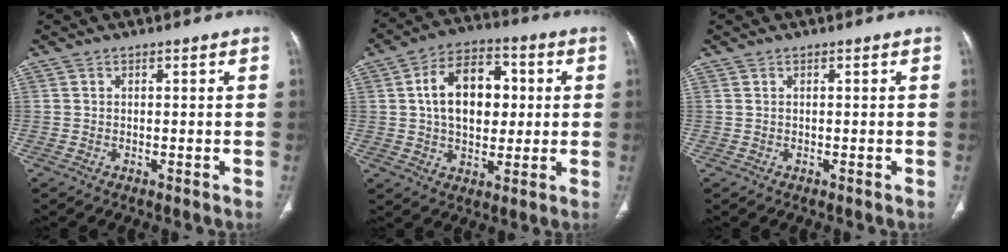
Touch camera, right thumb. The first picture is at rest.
{"total": 14.5, "force": [2.0, 9.5, 10.8], "torque": [-0.137, 0.011, 0.027]}
{"total": 0.0}